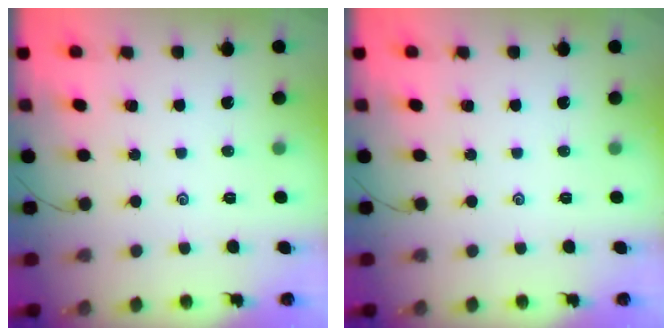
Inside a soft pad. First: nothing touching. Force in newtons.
{"total": 0.0}